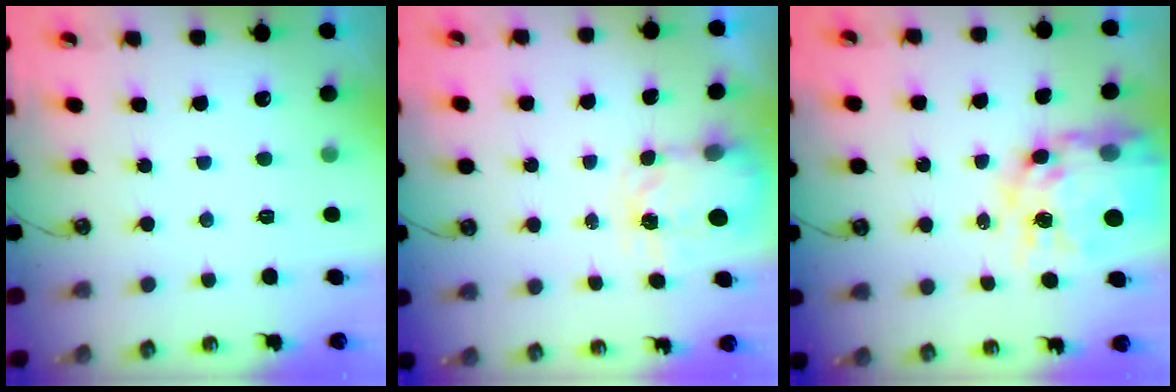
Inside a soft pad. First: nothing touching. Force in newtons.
{"total": 3.7, "press": 3.7, "slide": 0.5}
{"total": 18.4, "press": 18.3, "slide": 1.8}